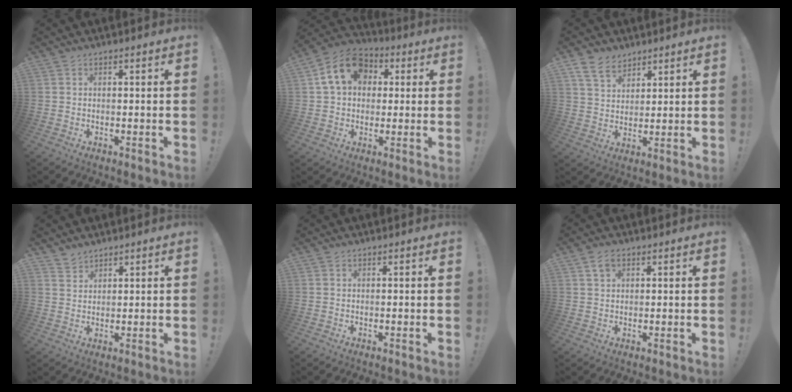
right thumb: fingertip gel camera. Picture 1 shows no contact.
{"total": 14.1, "force": [4.2, 10.7, 8.1], "torque": [-0.119, 0.002, 0.086]}
{"total": 7.8, "force": [5.8, 4.6, 2.4], "torque": [-0.052, -0.028, 0.115]}
{"total": 2.9, "force": [2.7, 1.0, 0.1], "torque": [0.001, -0.022, 0.052]}
{"total": 0.0}
{"total": 3.2, "force": [1.8, 1.8, 2.1], "torque": [-0.034, -0.001, 0.031]}